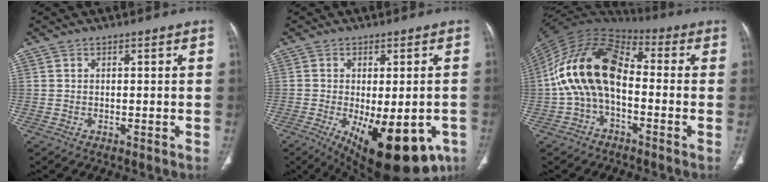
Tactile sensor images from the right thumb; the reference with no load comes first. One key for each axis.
{"total": 19.1, "fx": -8.4, "fy": 8.3, "fz": 15.0, "tx": -0.164, "ty": -0.012, "tz": -0.103}
{"total": 16.5, "fx": -1.4, "fy": 9.8, "fz": 13.2, "tx": -0.239, "ty": 0.049, "tz": -0.036}